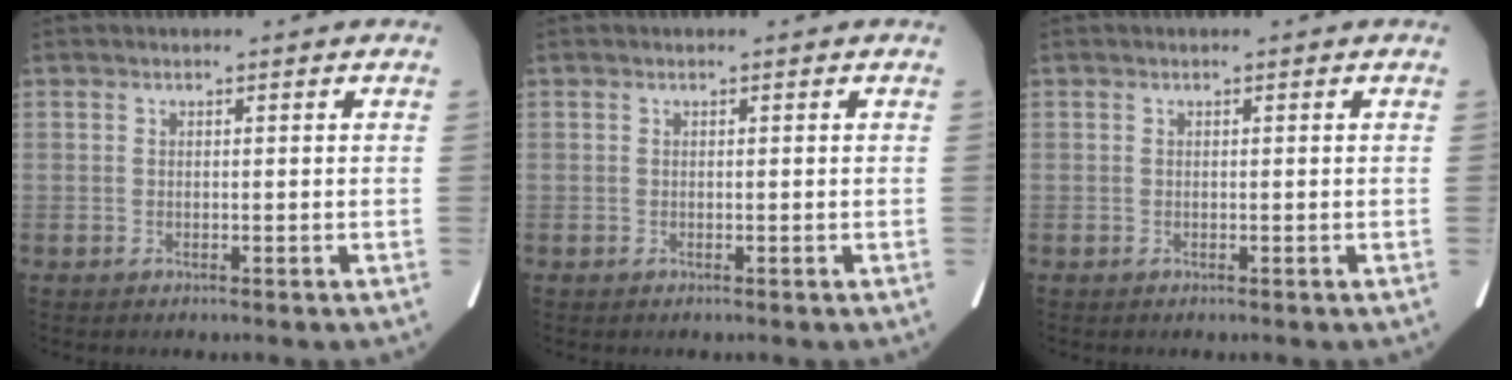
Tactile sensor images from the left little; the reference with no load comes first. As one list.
[{"total": 0.0}, {"total": 0.0}]